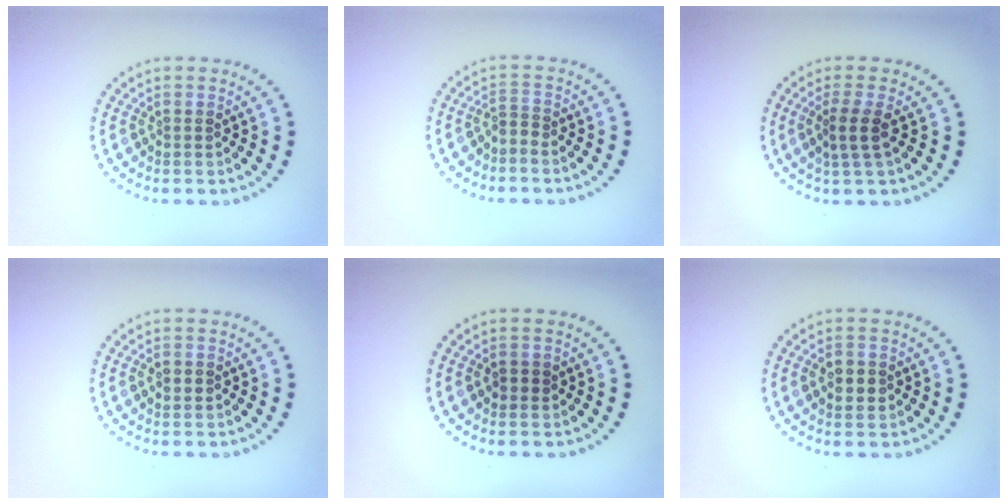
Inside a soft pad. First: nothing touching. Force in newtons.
{"total": 1.2, "press": 0.5, "slide": 1.0}
{"total": 2.5, "press": 2.0, "slide": 1.5}
{"total": 1.2, "press": 1.2, "slide": 0.0}
{"total": 1.1, "press": 1.0, "slide": 0.2}
{"total": 2.5, "press": 2.5, "slide": 0.0}